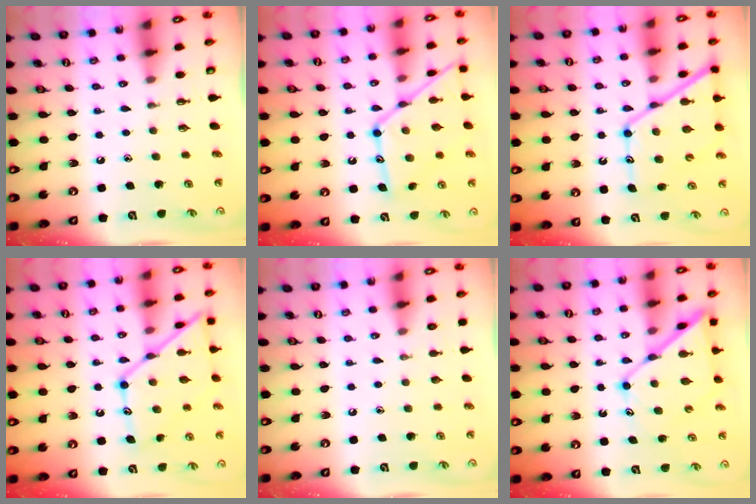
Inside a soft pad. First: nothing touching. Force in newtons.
{"total": 17.2, "press": 17.1, "slide": 1.4}
{"total": 17.1, "press": 17.0, "slide": 1.4}
{"total": 17.3, "press": 17.2, "slide": 1.3}
{"total": 0.0}
{"total": 14.1, "press": 14.1, "slide": 1.1}